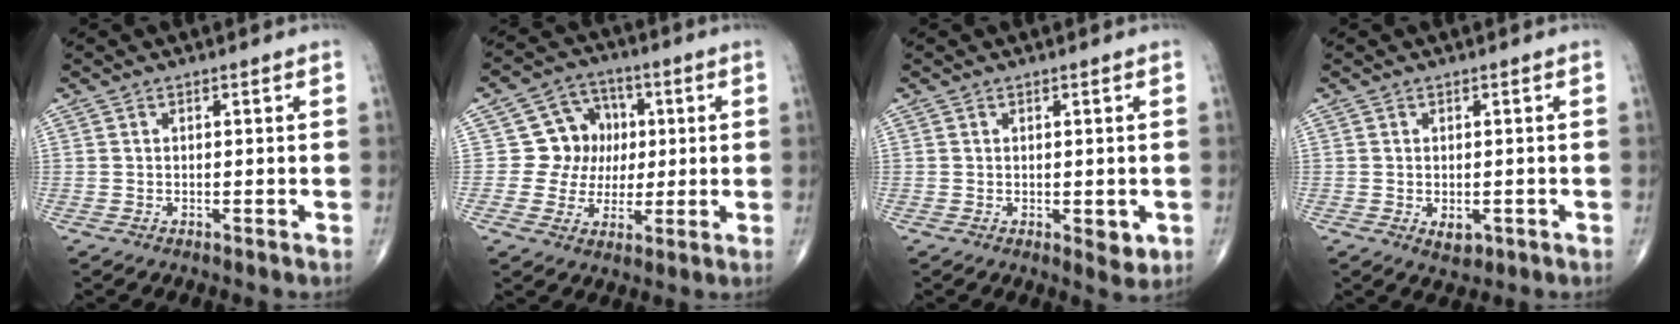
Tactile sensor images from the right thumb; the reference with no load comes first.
{"total": 9.5, "force": [1.2, 8.8, 3.2], "torque": [0.004, 0.012, 0.017]}
{"total": 3.2, "force": [-0.6, 1.6, 2.7], "torque": [-0.022, -0.007, -0.002]}
{"total": 2.7, "force": [-0.8, 1.8, 1.9], "torque": [-0.018, -0.001, -0.005]}